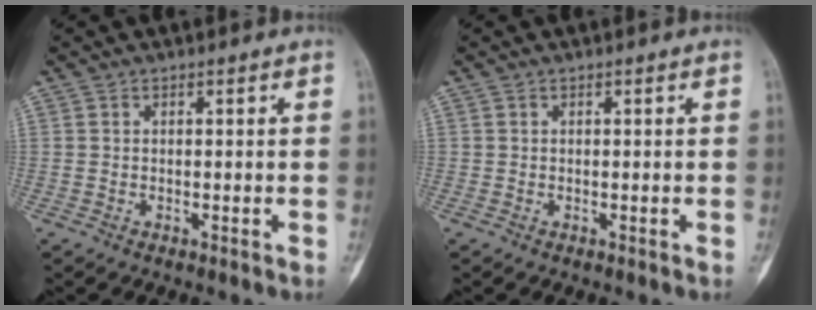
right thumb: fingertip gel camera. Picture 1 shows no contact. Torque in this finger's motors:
{"motor_torque": [-0.15, -0.47, 0.12, 0.14, -0.08]}